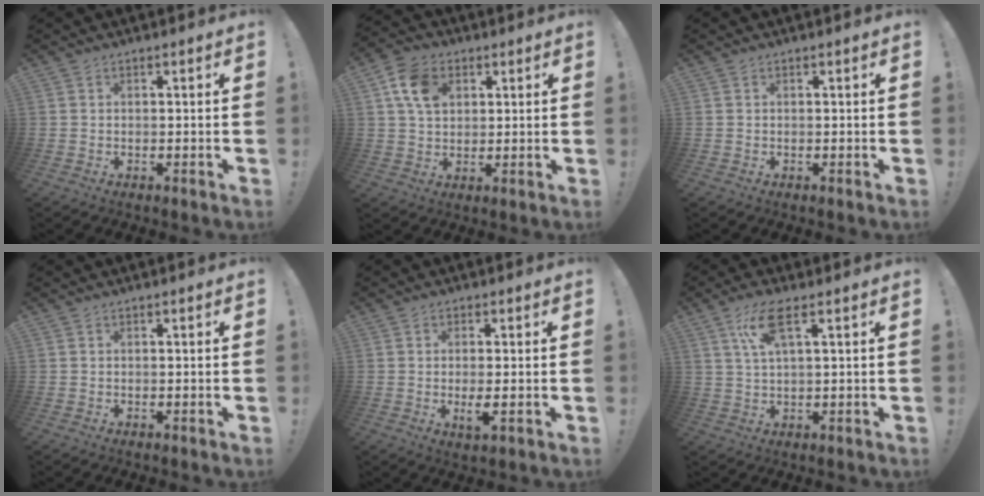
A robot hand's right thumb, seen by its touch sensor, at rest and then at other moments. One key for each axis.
{"total": 11.1, "fx": 4.2, "fy": 8.2, "fz": 6.1, "tx": -0.097, "ty": 0.002, "tz": 0.085}
{"total": 0.0}
{"total": 0.0}
{"total": 4.2, "fx": -0.5, "fy": 0.9, "fz": 4.1, "tx": -0.066, "ty": -0.011, "tz": -0.008}
{"total": 7.9, "fx": 3.4, "fy": 2.0, "fz": 6.8, "tx": -0.128, "ty": -0.001, "tz": 0.062}